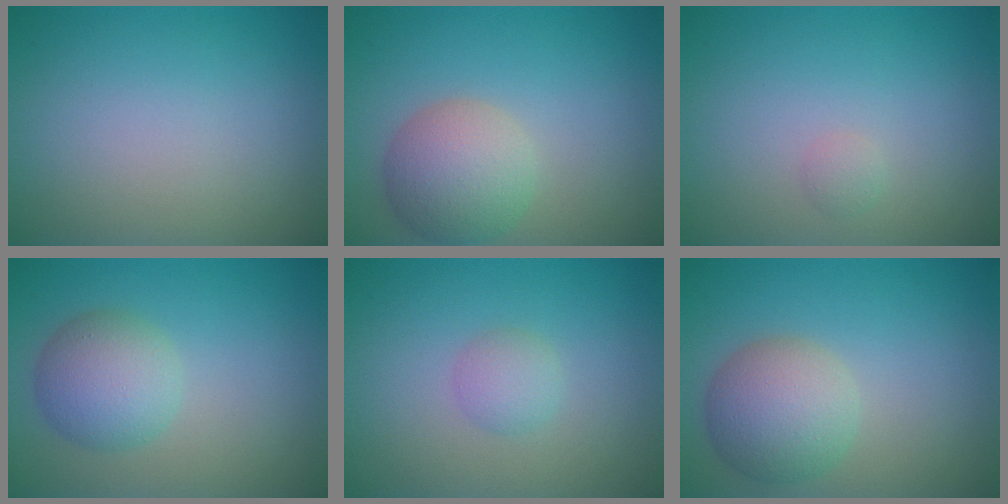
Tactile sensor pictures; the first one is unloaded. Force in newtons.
{"total": 4.9, "press": 4.9, "slide": 0.4}
{"total": 0.7, "press": 0.7, "slide": 0.0}
{"total": 4.2, "press": 4.2, "slide": 0.1}
{"total": 1.6, "press": 1.6, "slide": 0.0}
{"total": 5.1, "press": 5.1, "slide": 0.4}